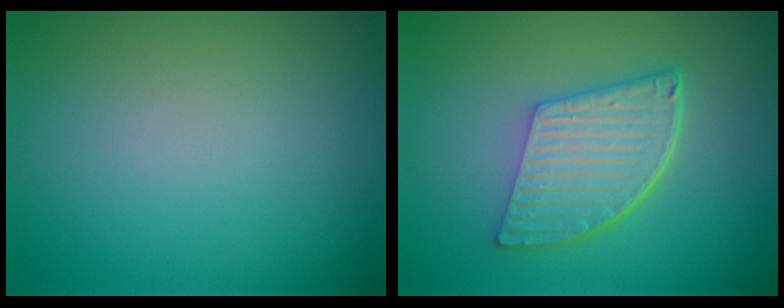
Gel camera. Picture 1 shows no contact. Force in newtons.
{"total": 5.8, "press": 4.2, "slide": 4.0}